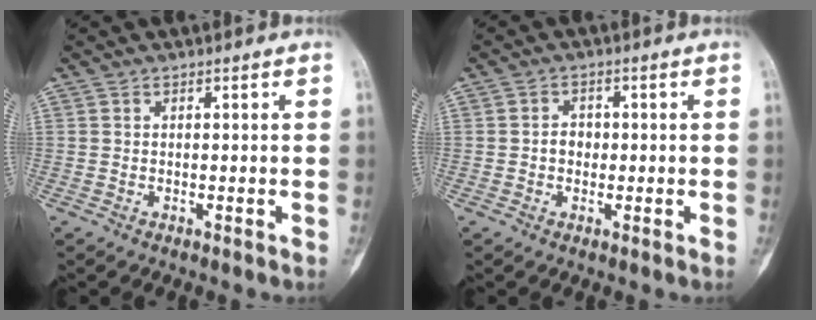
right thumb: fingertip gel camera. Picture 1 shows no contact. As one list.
[{"total": 2.6, "force": [-0.2, 2.2, 1.3], "torque": [-0.006, 0.007, -0.008]}]